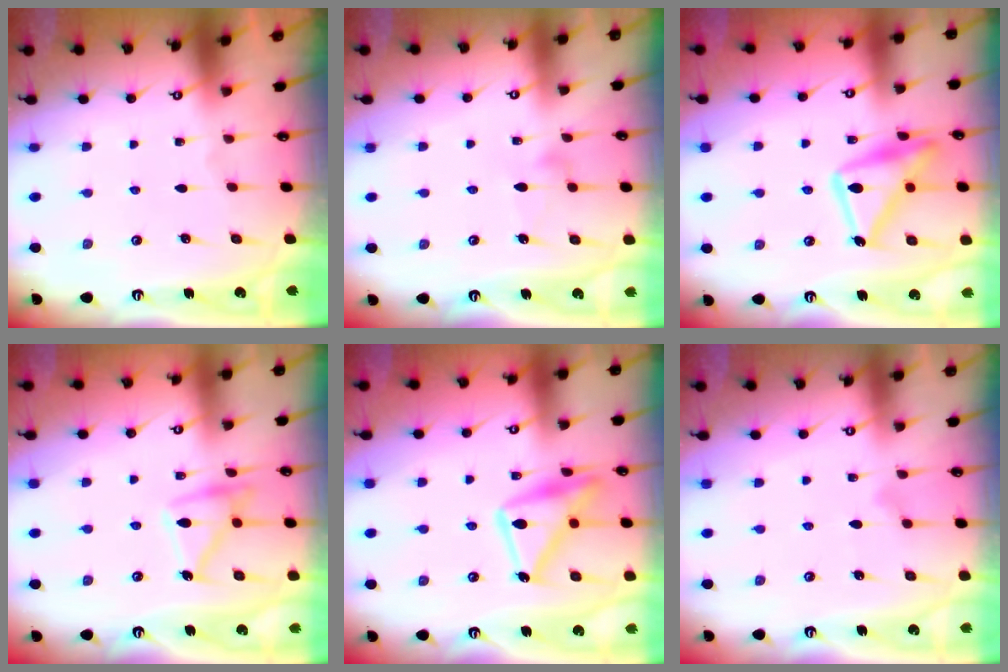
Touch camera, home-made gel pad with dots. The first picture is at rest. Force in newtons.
{"total": 6.6, "press": 6.6, "slide": 0.3}
{"total": 17.4, "press": 17.4, "slide": 0.9}
{"total": 14.4, "press": 14.4, "slide": 1.0}
{"total": 16.6, "press": 16.6, "slide": 0.9}
{"total": 7.0, "press": 7.0, "slide": 0.3}